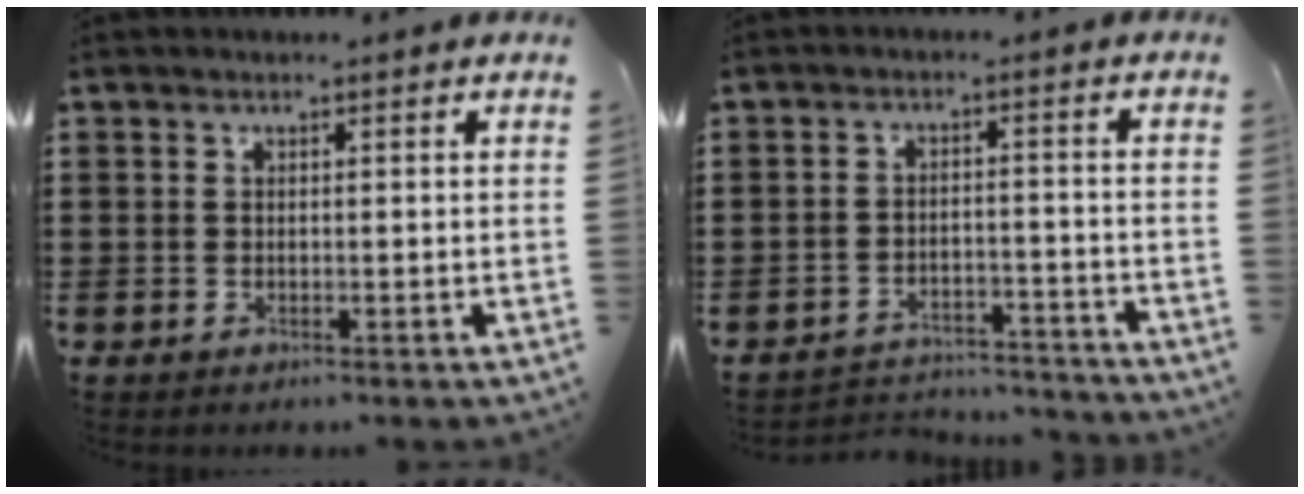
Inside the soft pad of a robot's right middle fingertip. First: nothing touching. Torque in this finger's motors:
{"motor_torque": [0.09, -0.10, -0.02, 0.00]}